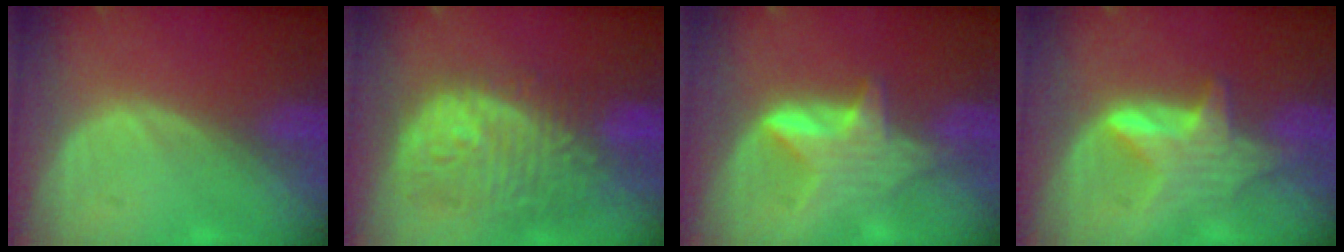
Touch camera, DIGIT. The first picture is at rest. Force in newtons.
{"total": 12.4, "press": 10.8, "slide": 6.0}
{"total": 6.1, "press": 5.7, "slide": 2.2}
{"total": 6.3, "press": 6.2, "slide": 0.7}